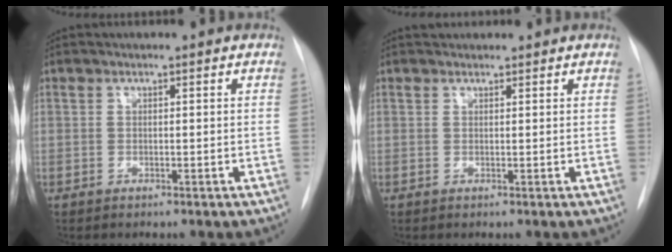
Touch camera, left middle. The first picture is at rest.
{"total": 2.2, "force": [2.0, 0.7, 0.4], "torque": [-0.005, 0.025, 0.030]}